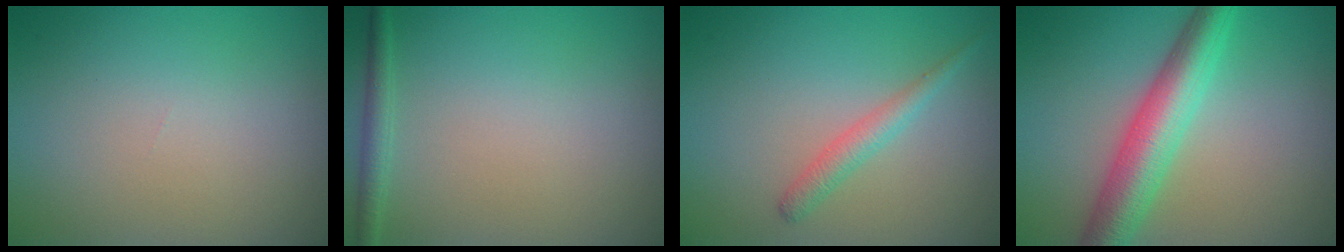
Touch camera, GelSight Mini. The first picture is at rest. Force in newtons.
{"total": 1.4, "press": 1.4, "slide": 0.1}
{"total": 1.8, "press": 1.8, "slide": 0.1}
{"total": 6.1, "press": 6.1, "slide": 0.2}